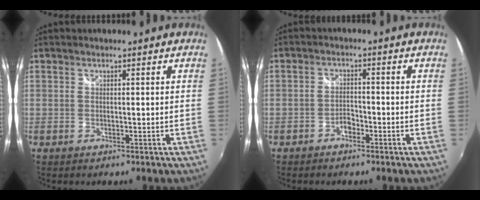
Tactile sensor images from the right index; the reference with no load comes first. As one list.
[{"total": 2.2, "force": [-1.6, 1.3, 0.9], "torque": [-0.019, 0.004, -0.029]}]